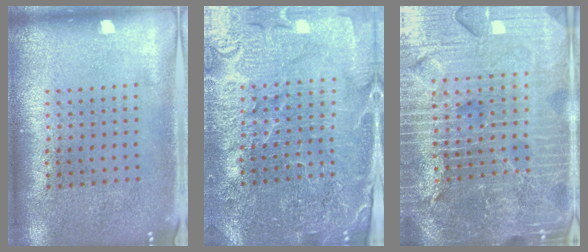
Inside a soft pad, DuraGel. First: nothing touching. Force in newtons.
{"total": 4.6, "press": 4.3, "slide": 1.5}
{"total": 6.2, "press": 5.5, "slide": 2.9}